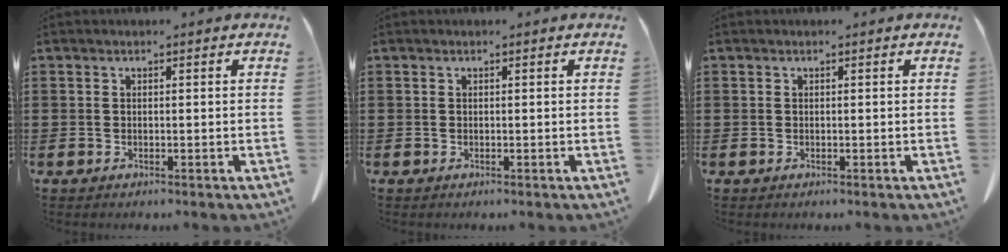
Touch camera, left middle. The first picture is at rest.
{"total": 0.0}
{"total": 0.0}